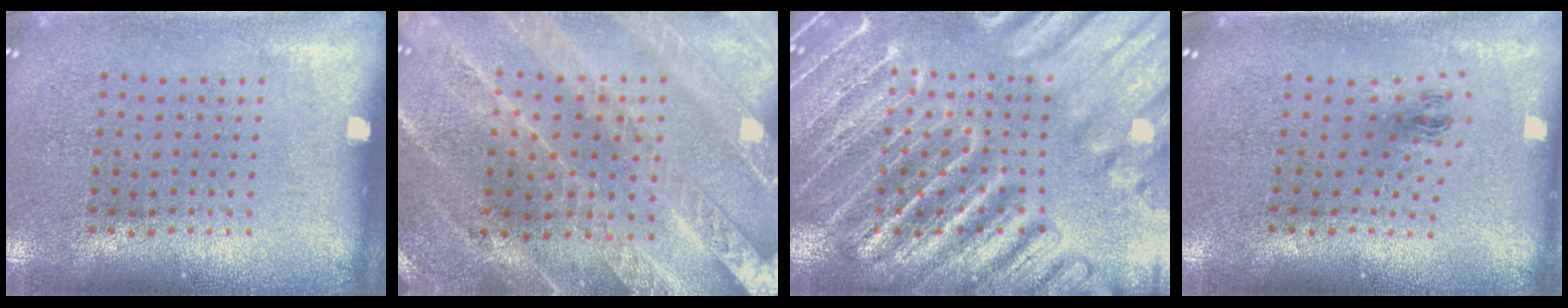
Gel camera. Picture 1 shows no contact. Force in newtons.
{"total": 2.4, "press": 2.4, "slide": 0.4}
{"total": 6.2, "press": 6.2, "slide": 0.8}
{"total": 0.9, "press": 0.4, "slide": 0.9}